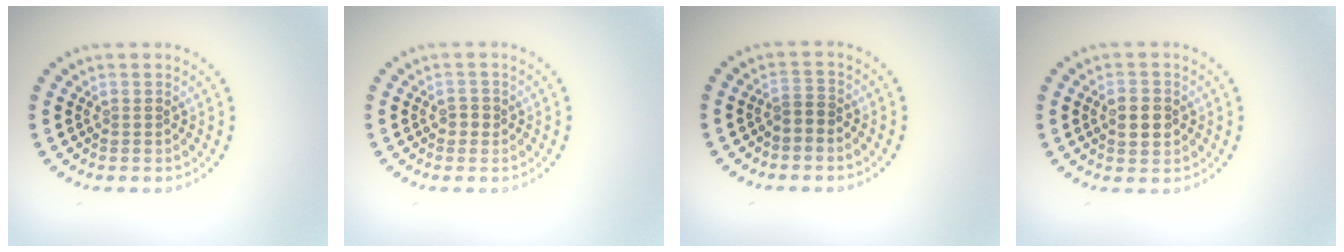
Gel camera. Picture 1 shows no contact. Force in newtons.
{"total": 1.1, "press": 1.1, "slide": 0.2}
{"total": 1.3, "press": 1.0, "slide": 0.8}
{"total": 2.8, "press": 2.8, "slide": 0.1}